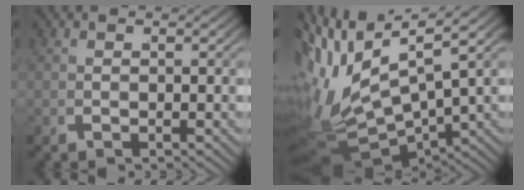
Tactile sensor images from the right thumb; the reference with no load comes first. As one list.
[{"total": 13.2, "force": [-0.3, 9.0, 9.6], "torque": [-0.223, -0.063, 0.029]}]